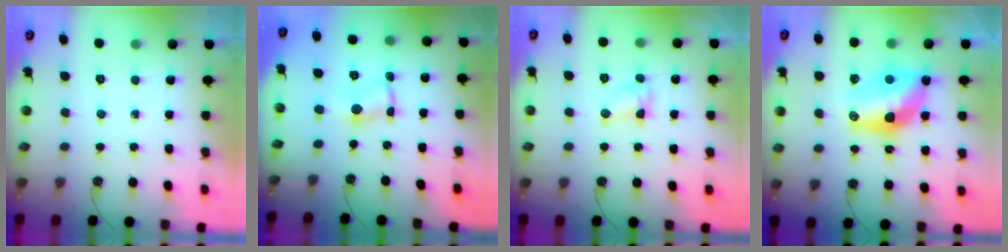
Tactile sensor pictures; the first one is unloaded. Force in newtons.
{"total": 0.8, "press": 0.6, "slide": 0.5}
{"total": 4.1, "press": 4.1, "slide": 0.5}
{"total": 12.5, "press": 12.5, "slide": 1.0}